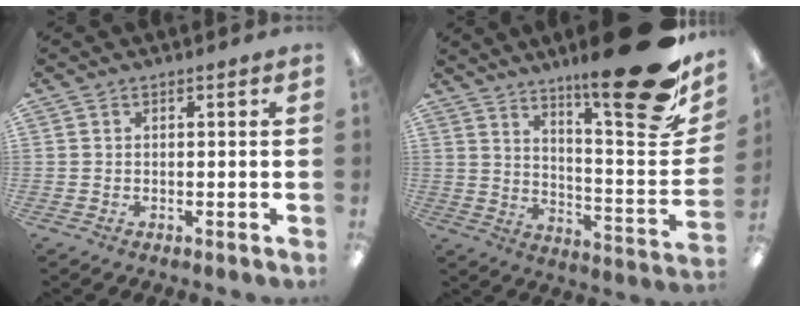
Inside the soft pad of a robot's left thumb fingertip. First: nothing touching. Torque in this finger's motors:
{"motor_torque": [1.34, -0.12, 1.44, -1.09, 0.13]}